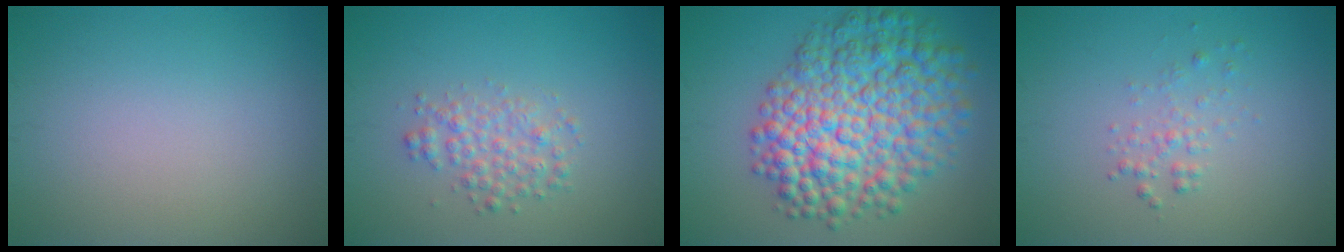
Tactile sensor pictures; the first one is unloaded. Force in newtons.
{"total": 2.5, "press": 2.5, "slide": 0.1}
{"total": 10.9, "press": 10.9, "slide": 0.2}
{"total": 1.4, "press": 1.4, "slide": 0.0}